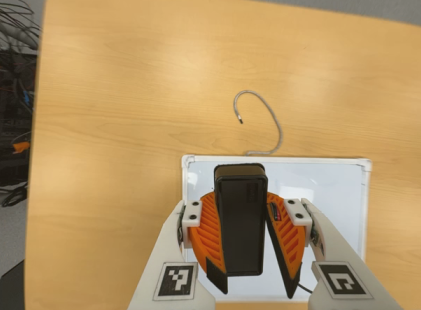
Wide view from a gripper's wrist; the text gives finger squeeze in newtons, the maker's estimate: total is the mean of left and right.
{"total": 10.9, "left": 10.3, "right": 11.4}